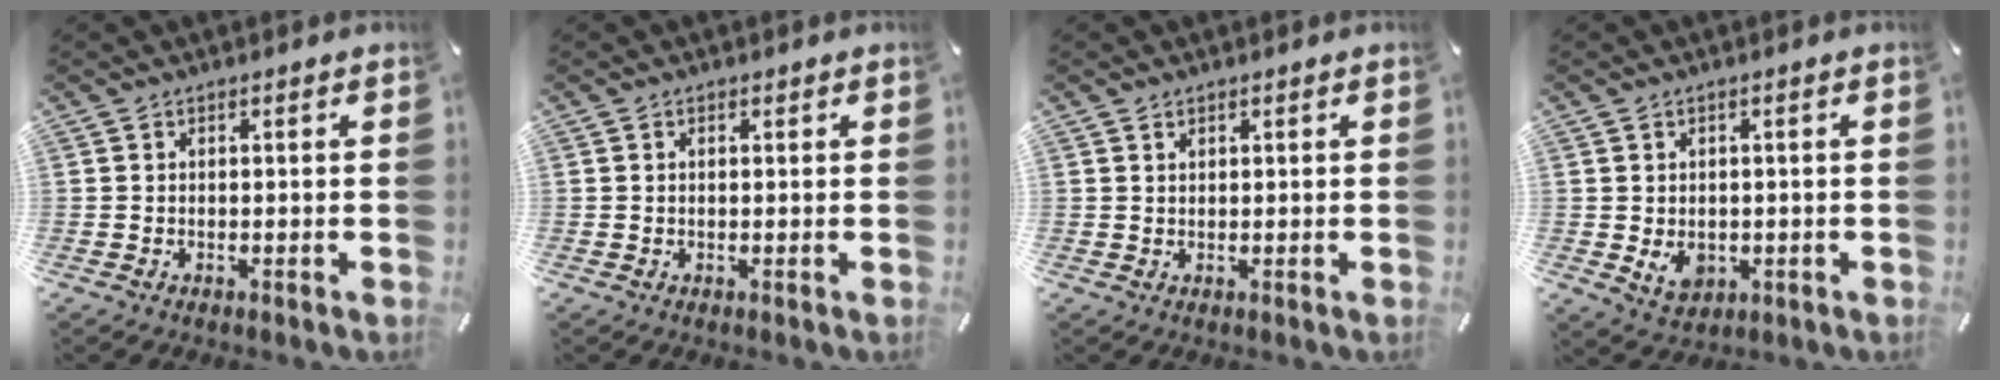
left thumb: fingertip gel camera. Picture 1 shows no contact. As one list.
[{"total": 0.8, "force": [0.2, 0.5, 0.6], "torque": [-0.014, 0.003, 0.003]}, {"total": 0.9, "force": [0.6, 0.5, 0.5], "torque": [-0.010, 0.001, 0.011]}, {"total": 4.7, "force": [-0.5, 3.8, 2.6], "torque": [-0.041, -0.004, -0.009]}]